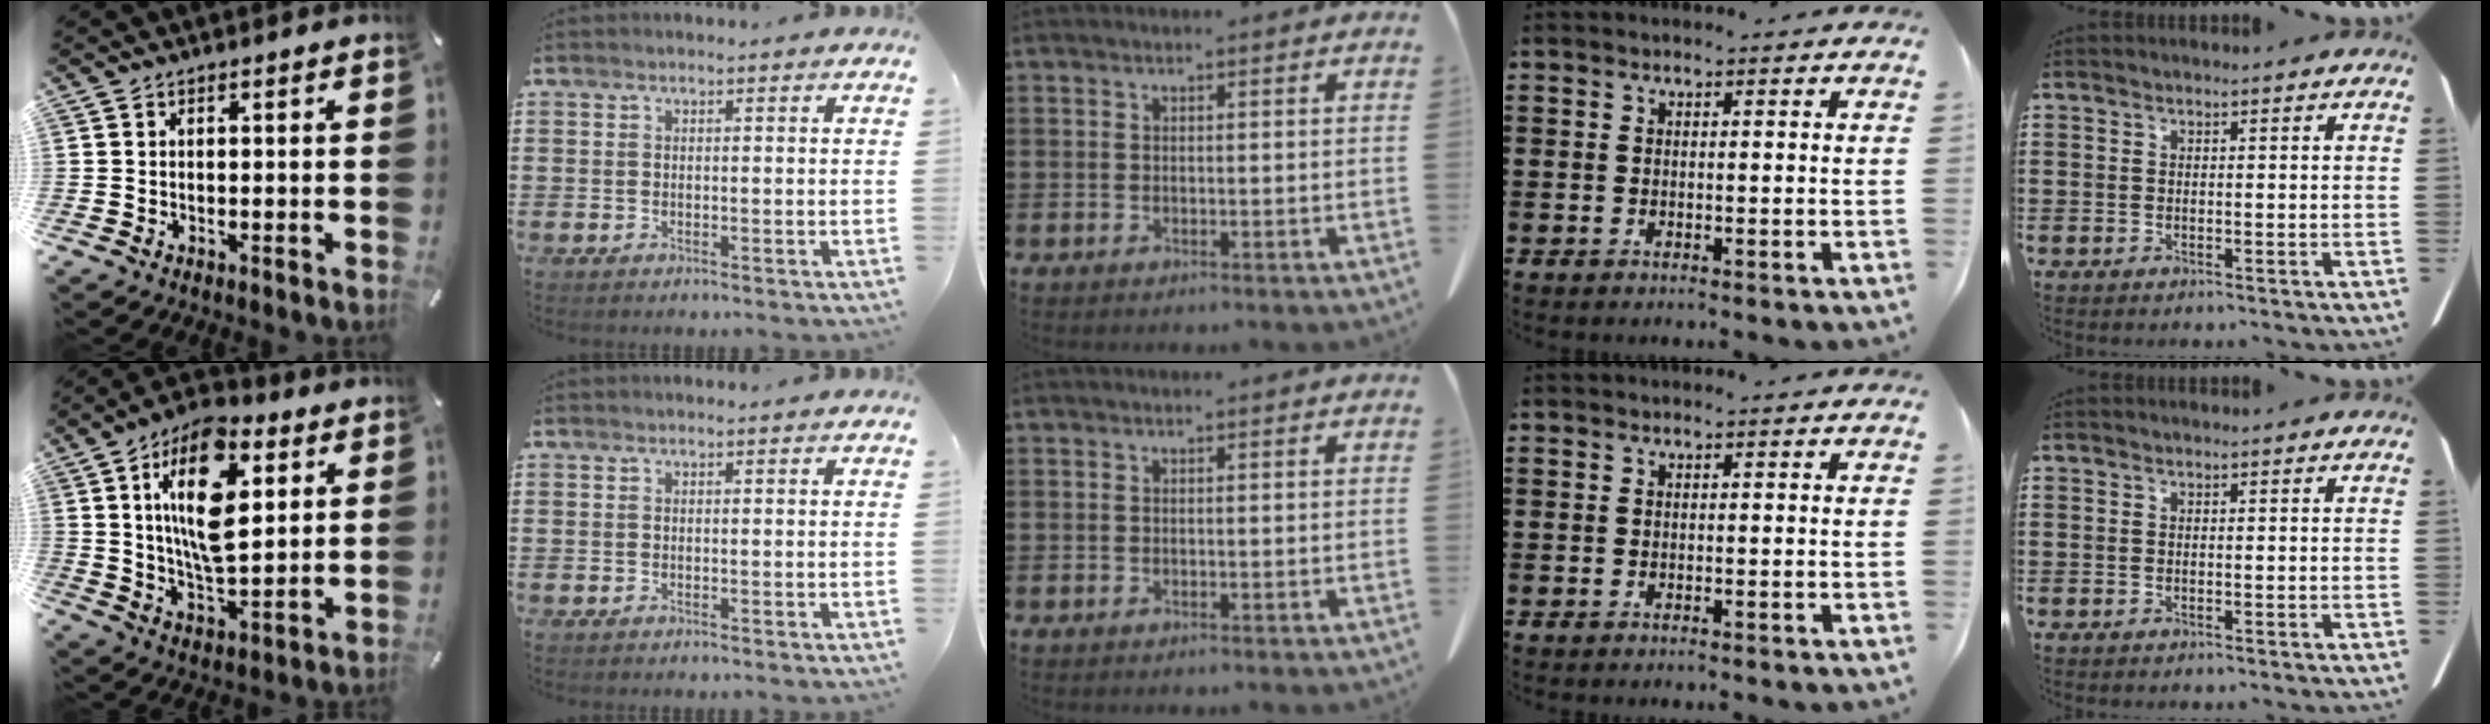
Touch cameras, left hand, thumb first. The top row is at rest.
{"thumb": {"total": 18.6, "force": [6.6, 9.4, 14.6], "torque": [-0.270, -0.011, 0.107]}}